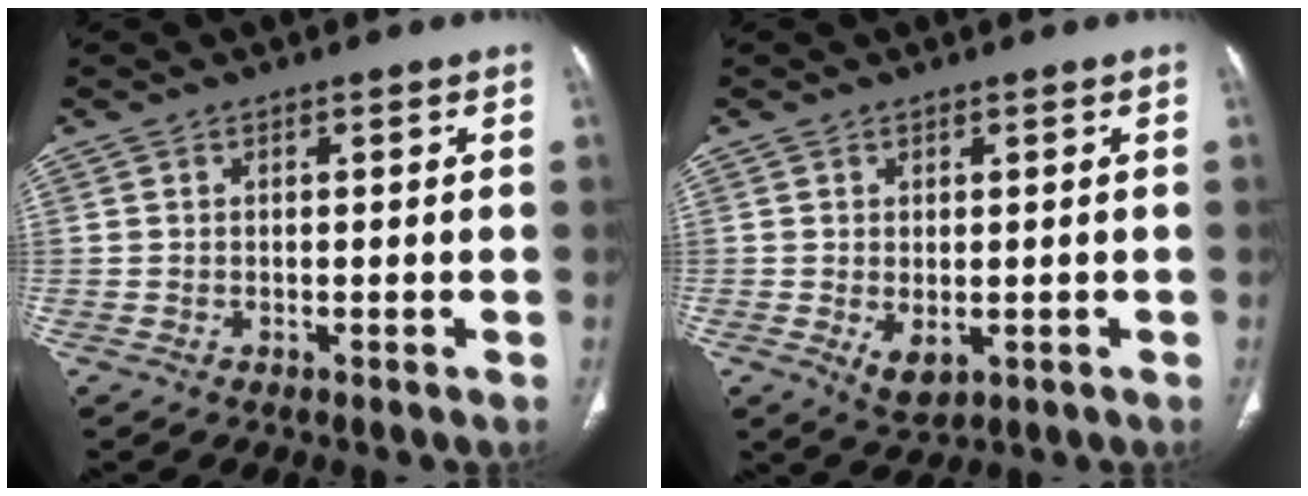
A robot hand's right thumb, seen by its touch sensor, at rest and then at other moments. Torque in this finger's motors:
{"motor_torque": [-0.33, 0.25, 0.21, 0.41, 0.11]}